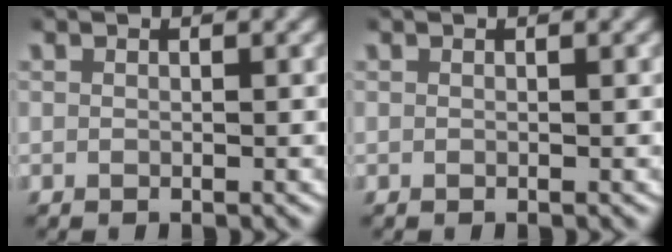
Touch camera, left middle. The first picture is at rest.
{"total": 0.0}